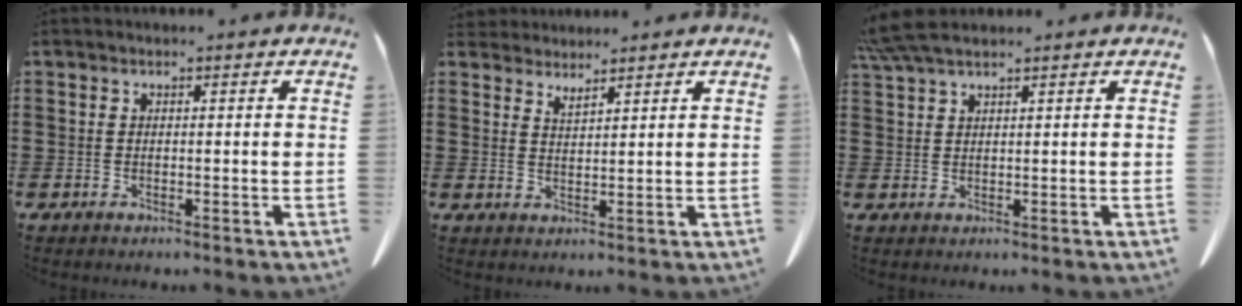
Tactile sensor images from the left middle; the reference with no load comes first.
{"total": 2.5, "force": [2.5, 0.1, 0.2], "torque": [-0.011, -0.006, 0.047]}
{"total": 4.4, "force": [3.5, 0.6, 2.5], "torque": [-0.059, -0.001, 0.067]}